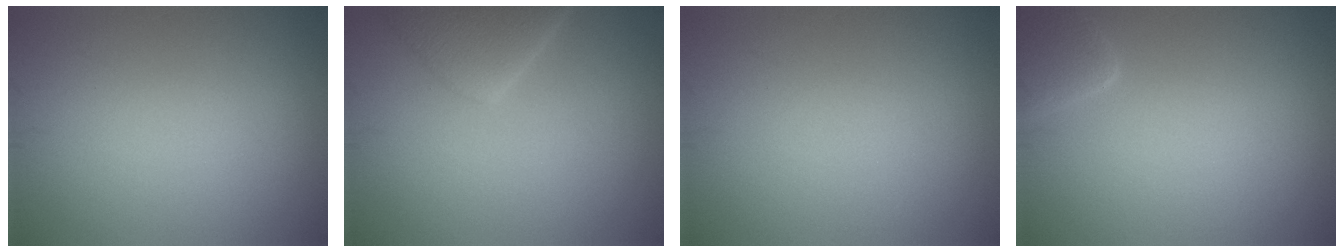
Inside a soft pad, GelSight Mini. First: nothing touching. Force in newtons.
{"total": 3.4, "press": 3.4, "slide": 0.3}
{"total": 0.0}
{"total": 2.1, "press": 2.1, "slide": 0.2}